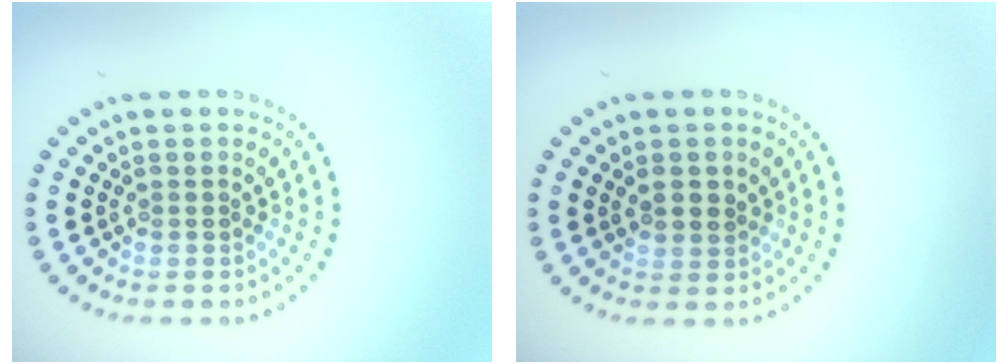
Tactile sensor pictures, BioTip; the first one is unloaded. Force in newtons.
{"total": 1.5, "press": 1.5, "slide": 0.4}